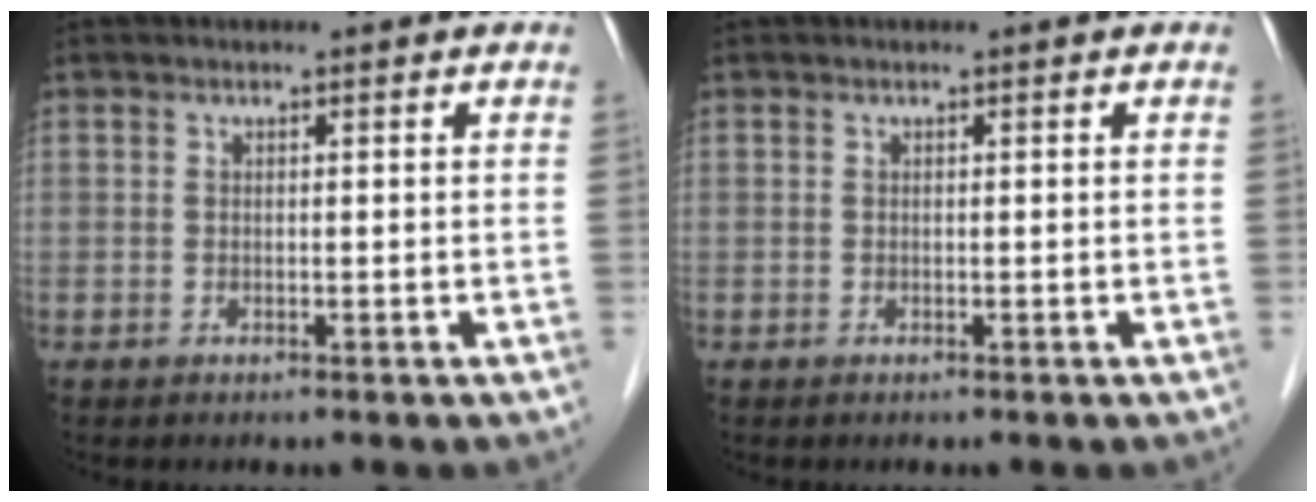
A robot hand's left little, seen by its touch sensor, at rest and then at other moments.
{"total": 0.0}